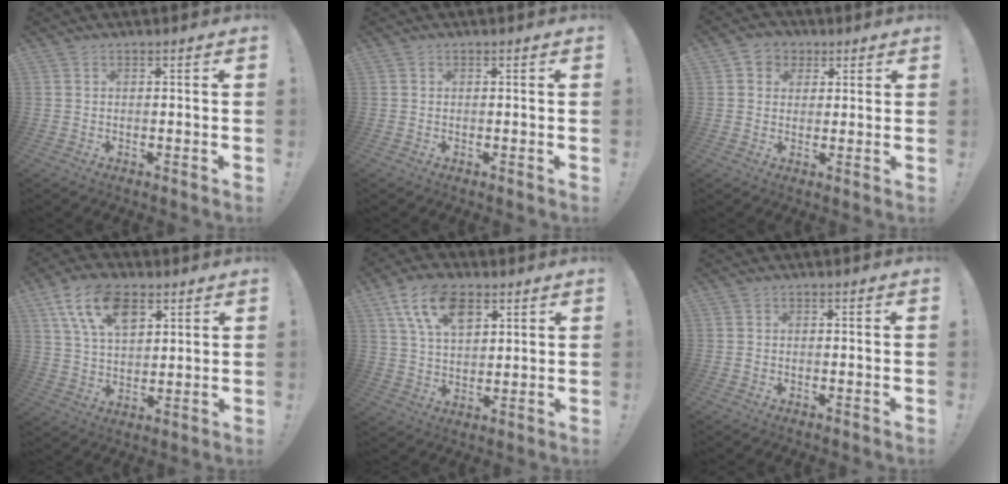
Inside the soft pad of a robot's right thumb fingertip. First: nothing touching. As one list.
[{"total": 0.0}, {"total": 5.4, "force": [1.7, 5.0, 1.4], "torque": [-0.021, -0.002, 0.033]}, {"total": 14.9, "force": [7.3, 8.6, 9.7], "torque": [-0.167, -0.014, 0.137]}, {"total": 14.1, "force": [7.0, 8.2, 9.1], "torque": [-0.164, -0.010, 0.132]}, {"total": 0.5, "force": [-0.2, 0.4, 0.2], "torque": [-0.006, 0.003, -0.003]}]